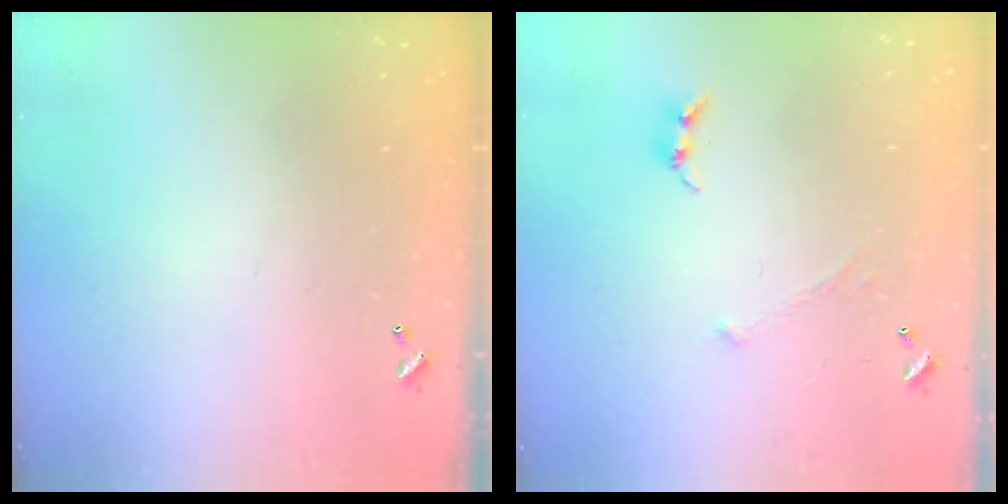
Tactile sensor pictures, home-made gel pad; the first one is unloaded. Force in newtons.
{"total": 0.6, "press": 0.6, "slide": 0.3}